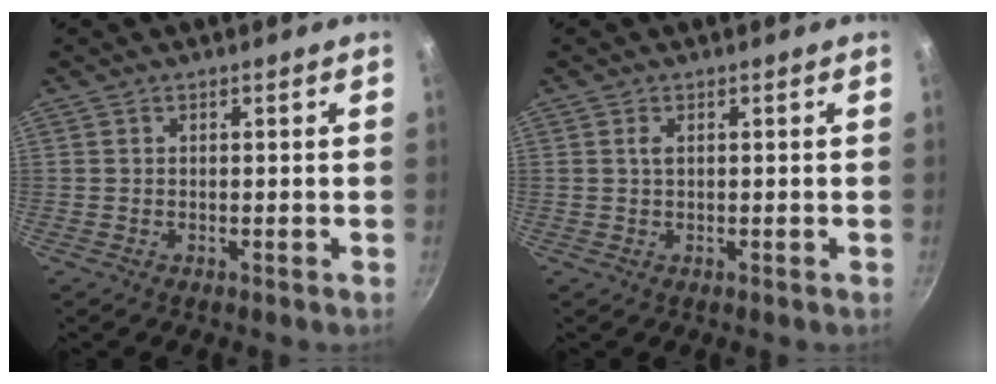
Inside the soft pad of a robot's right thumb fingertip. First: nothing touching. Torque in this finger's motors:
{"motor_torque": [0.26, -0.28, 0.24, -0.07, 0.00]}